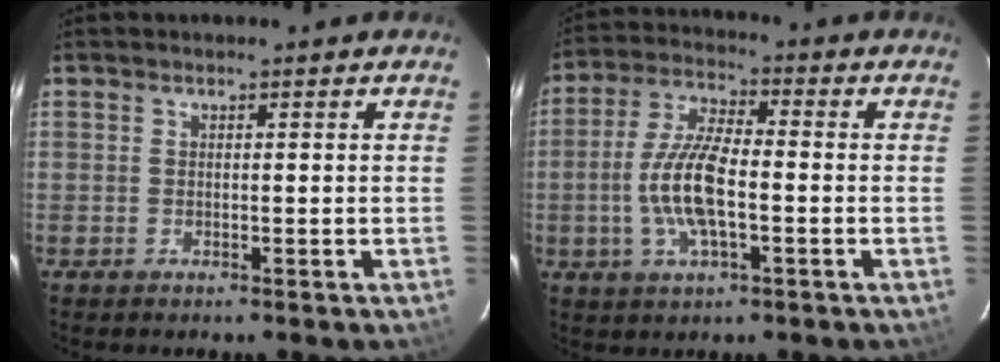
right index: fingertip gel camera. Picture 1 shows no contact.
{"total": 10.8, "force": [-2.4, 3.5, 9.9], "torque": [-0.205, 0.001, -0.049]}